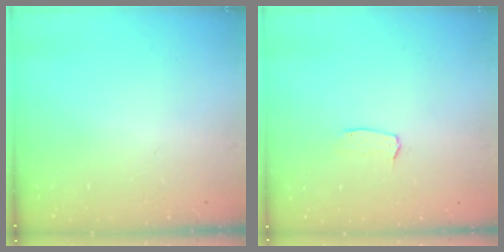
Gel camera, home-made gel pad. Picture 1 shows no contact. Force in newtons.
{"total": 2.9, "press": 2.9, "slide": 0.2}